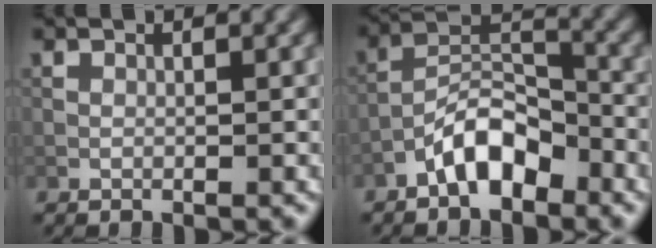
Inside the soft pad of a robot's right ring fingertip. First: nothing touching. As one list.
[{"total": 5.6, "force": [-3.5, 2.4, 3.6], "torque": [-0.057, 0.019, -0.067]}]